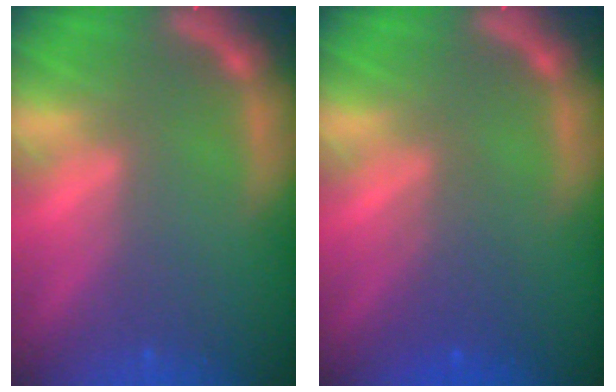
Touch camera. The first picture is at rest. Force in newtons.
{"total": 2.5}